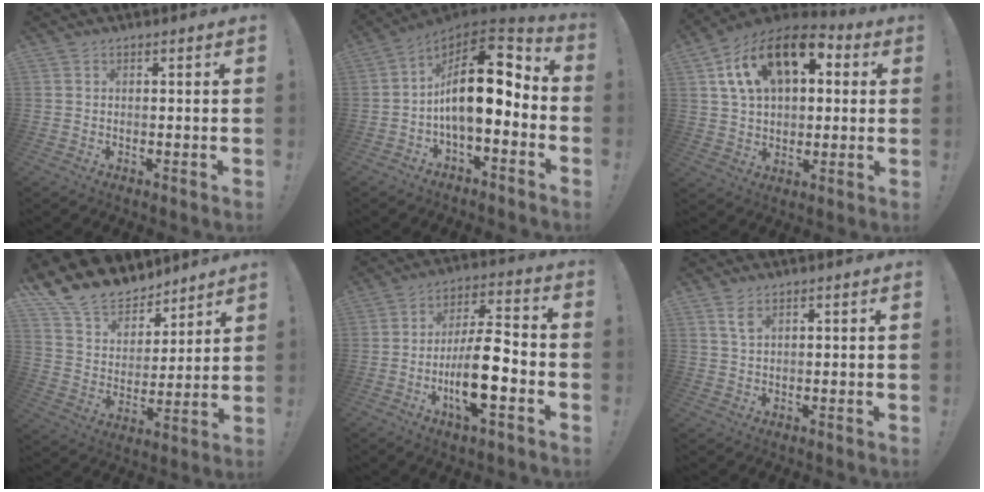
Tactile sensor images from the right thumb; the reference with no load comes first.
{"total": 17.2, "force": [1.4, 7.8, 15.3], "torque": [-0.255, -0.003, 0.023]}
{"total": 17.9, "force": [7.4, 10.7, 12.2], "torque": [-0.197, -0.020, 0.135]}
{"total": 14.8, "force": [12.6, 7.1, 2.9], "torque": [-0.073, -0.101, 0.237]}
{"total": 14.9, "force": [-4.6, 4.6, 13.4], "torque": [-0.250, 0.014, -0.079]}
{"total": 3.4, "force": [1.8, 1.4, 2.4], "torque": [-0.044, -0.004, 0.032]}